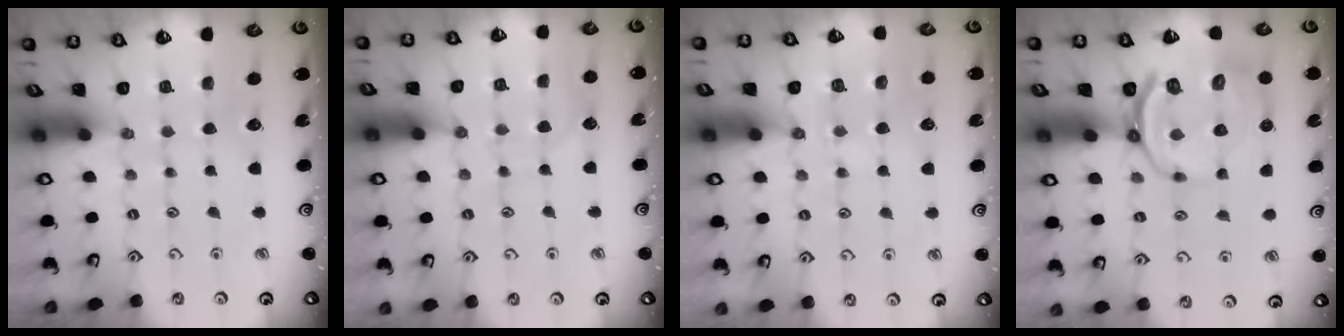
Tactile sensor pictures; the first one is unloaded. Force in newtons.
{"total": 7.8, "press": 7.8, "slide": 0.4}
{"total": 5.8, "press": 5.7, "slide": 0.6}
{"total": 10.7, "press": 10.3, "slide": 2.9}